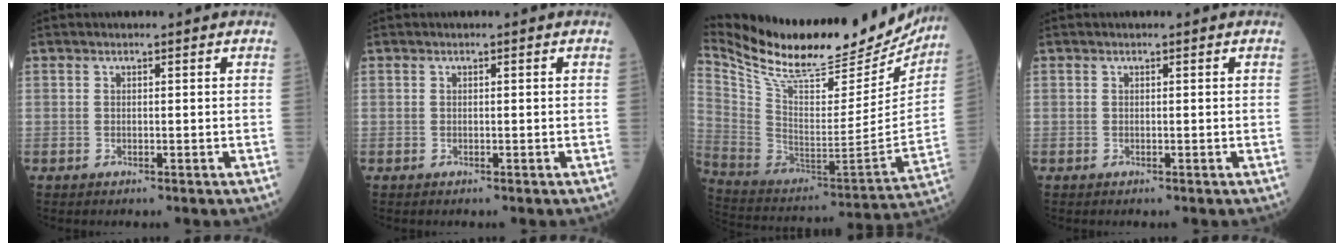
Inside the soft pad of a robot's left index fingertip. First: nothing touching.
{"total": 0.0}
{"total": 31.9, "force": [27.9, 7.0, 13.8], "torque": [-0.255, -0.064, 0.405]}
{"total": 0.0}